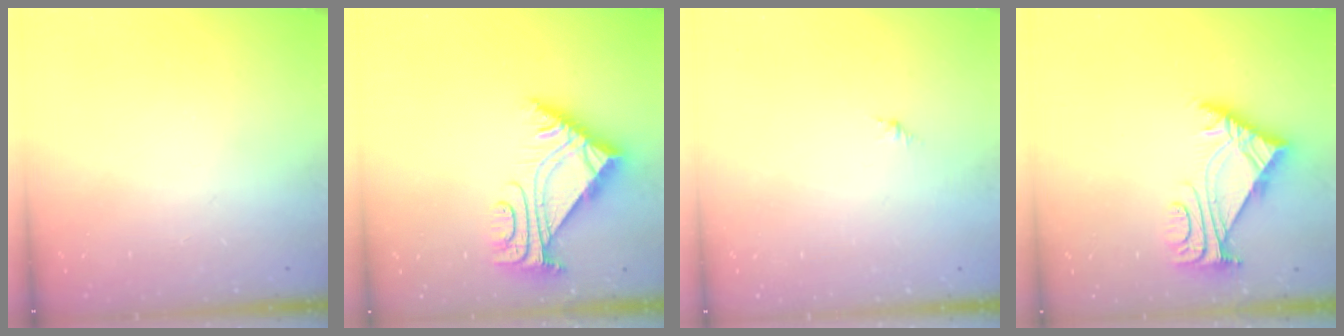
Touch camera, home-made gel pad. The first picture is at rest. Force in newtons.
{"total": 7.2, "press": 7.1, "slide": 0.9}
{"total": 1.3, "press": 1.2, "slide": 0.5}
{"total": 6.1, "press": 6.0, "slide": 1.1}